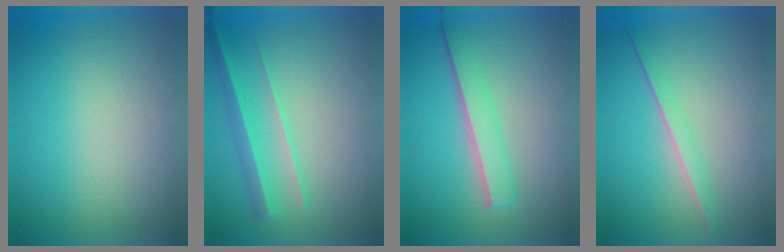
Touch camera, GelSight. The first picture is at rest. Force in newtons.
{"total": 2.2}
{"total": 2.1}
{"total": 1.3}